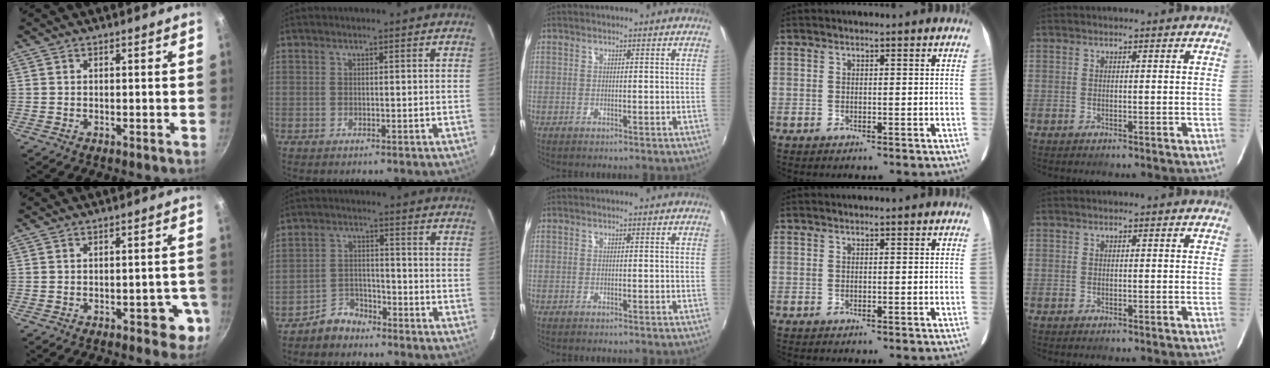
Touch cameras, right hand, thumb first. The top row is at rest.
{"thumb": {"total": 5.9, "force": [-2.3, 3.1, 4.4], "torque": [-0.020, 0.018, -0.023]}, "index": {"total": 5.4, "force": [-4.5, 3.0, 0.6], "torque": [-0.023, 0.020, -0.078]}}